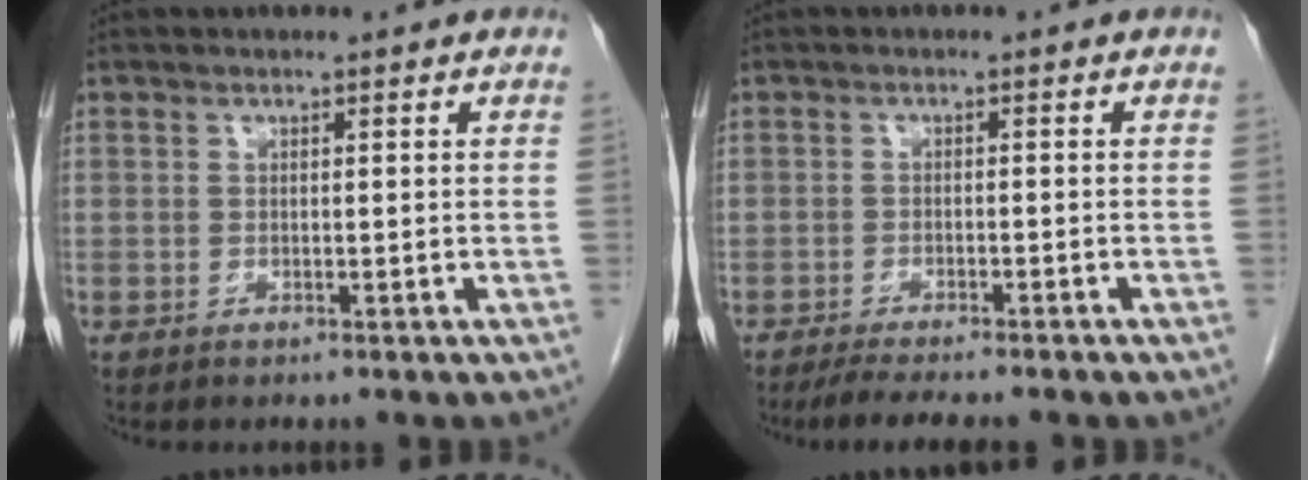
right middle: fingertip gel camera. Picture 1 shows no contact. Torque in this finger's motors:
{"motor_torque": [0.62, -0.59, 0.10, 0.04]}